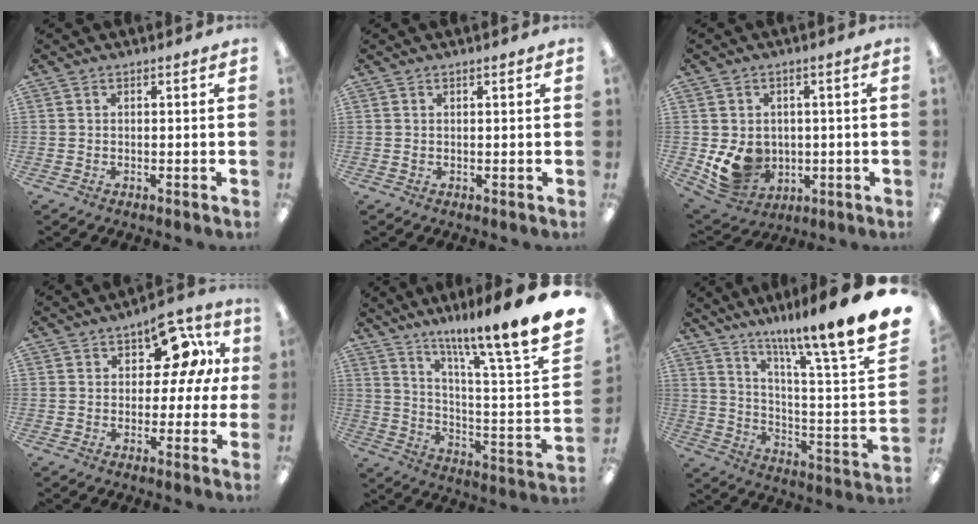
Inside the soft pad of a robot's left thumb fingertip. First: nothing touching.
{"total": 0.8, "force": [0.3, 0.2, 0.7], "torque": [-0.014, 0.000, 0.005]}
{"total": 9.5, "force": [-0.9, 8.3, 4.5], "torque": [-0.080, -0.003, -0.006]}
{"total": 12.2, "force": [6.1, 6.7, 8.2], "torque": [-0.110, -0.025, 0.105]}
{"total": 14.3, "force": [11.1, -0.6, 9.0], "torque": [-0.132, -0.107, 0.162]}
{"total": 14.5, "force": [11.2, -0.5, 9.2], "torque": [-0.135, -0.106, 0.166]}